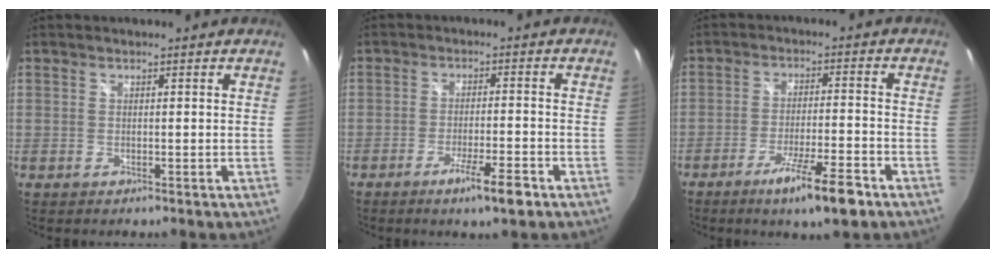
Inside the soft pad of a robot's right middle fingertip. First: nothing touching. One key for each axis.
{"total": 6.5, "fx": -4.2, "fy": 0.4, "fz": 5.0, "tx": -0.099, "ty": -0.012, "tz": -0.068}
{"total": 10.2, "fx": -6.7, "fy": 0.9, "fz": 7.6, "tx": -0.149, "ty": -0.019, "tz": -0.111}